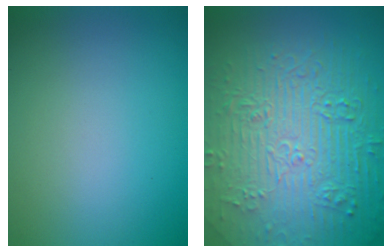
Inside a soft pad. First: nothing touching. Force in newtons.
{"total": 11.1, "press": 7.4, "slide": 8.3}